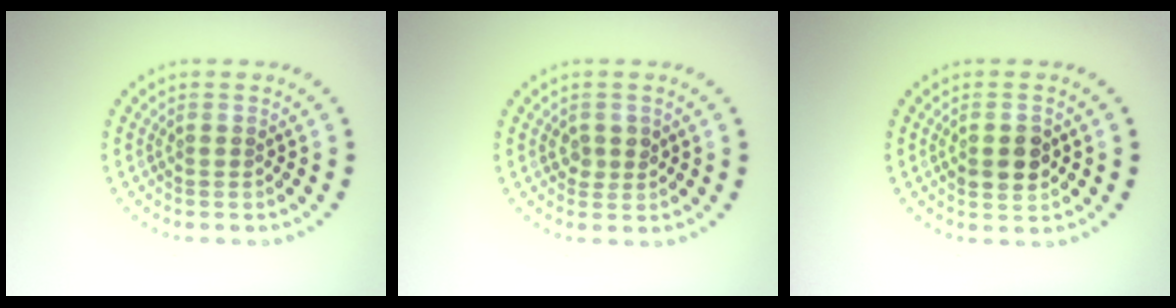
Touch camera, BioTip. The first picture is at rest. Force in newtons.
{"total": 1.4, "press": 1.4, "slide": 0.4}
{"total": 3.0, "press": 3.0, "slide": 0.1}